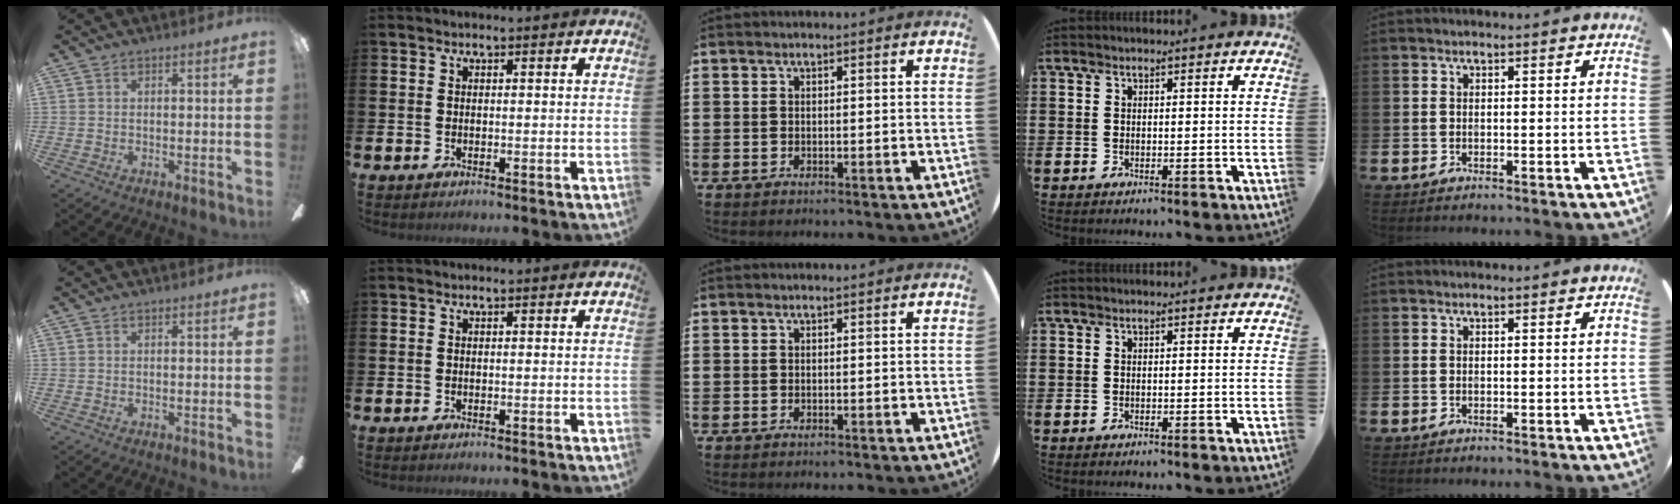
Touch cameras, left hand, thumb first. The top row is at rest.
{}